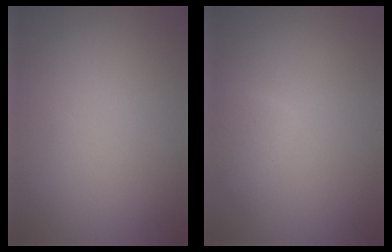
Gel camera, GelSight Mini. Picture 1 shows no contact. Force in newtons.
{"total": 1.6, "press": 1.6, "slide": 0.0}